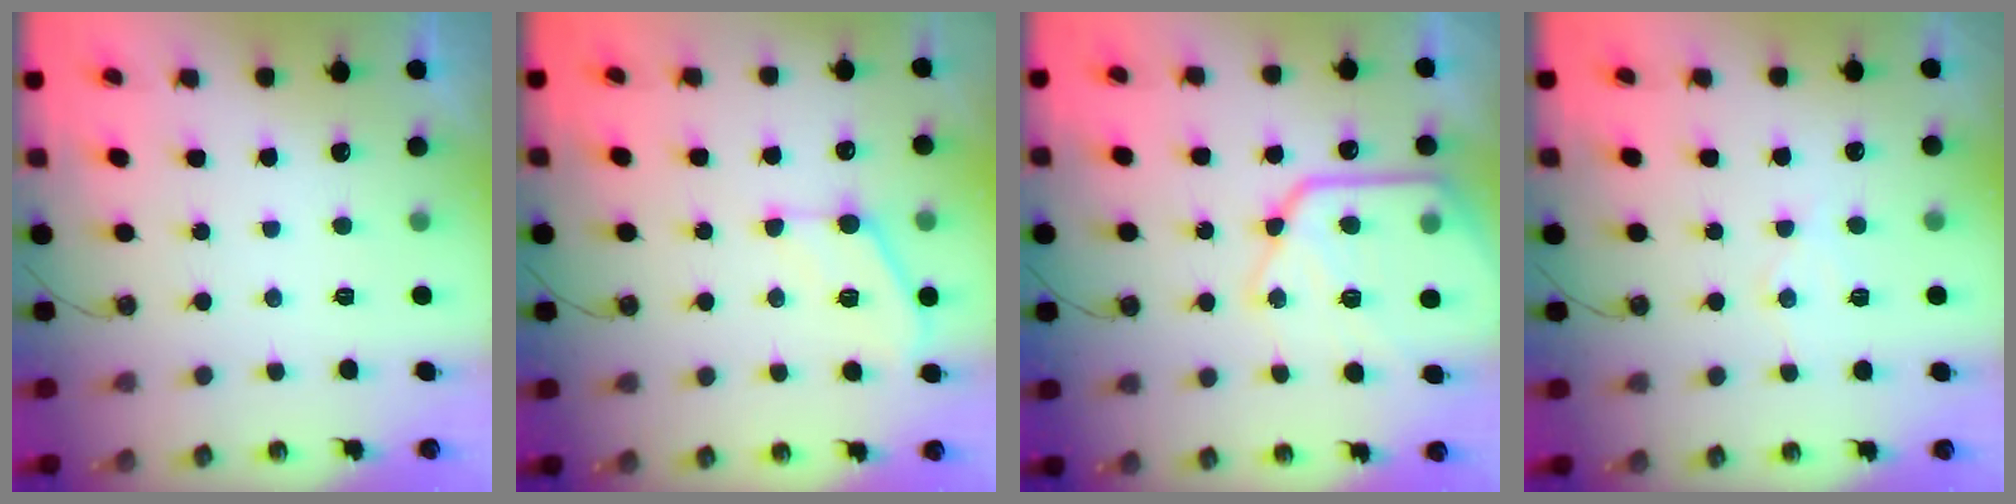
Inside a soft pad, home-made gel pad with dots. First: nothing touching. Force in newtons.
{"total": 10.0, "press": 10.0, "slide": 0.3}
{"total": 19.6, "press": 19.5, "slide": 1.1}
{"total": 7.6, "press": 7.6, "slide": 0.6}